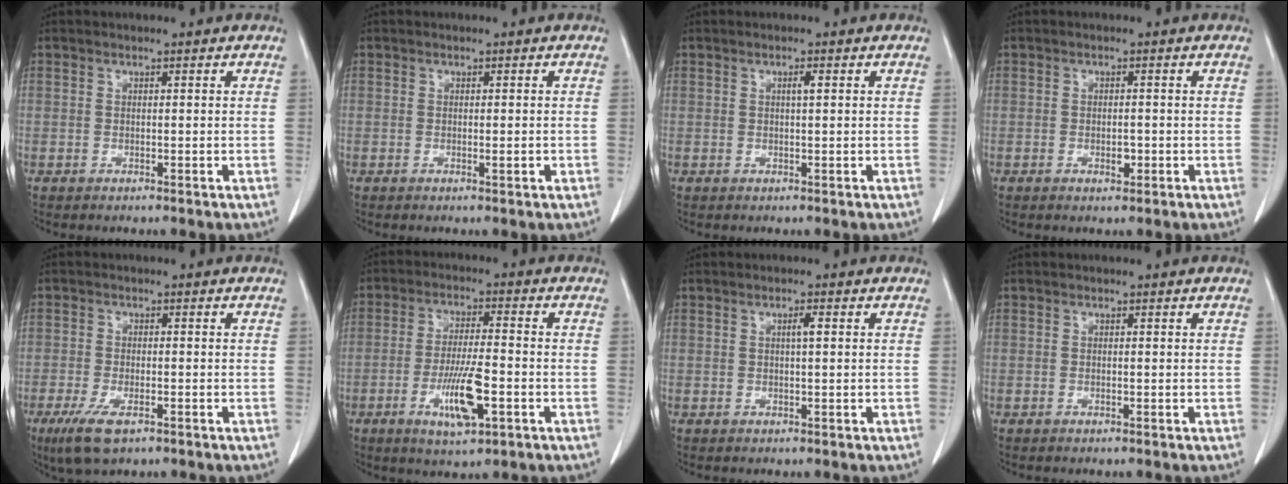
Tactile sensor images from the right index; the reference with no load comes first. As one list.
[{"total": 1.0, "force": [-0.2, 0.1, 1.0], "torque": [-0.014, -0.002, -0.001]}, {"total": 1.0, "force": [0.3, 0.0, 1.0], "torque": [-0.019, 0.002, 0.003]}, {"total": 1.6, "force": [-0.5, 0.7, 1.3], "torque": [-0.022, 0.000, -0.006]}, {"total": 5.8, "force": [-3.4, 1.9, 4.3], "torque": [-0.088, -0.013, -0.057]}, {"total": 8.8, "force": [-3.2, 1.6, 8.0], "torque": [-0.150, -0.008, -0.053]}, {"total": 1.3, "force": [0.3, 0.0, 1.2], "torque": [-0.024, 0.002, 0.003]}, {"total": 0.0}]